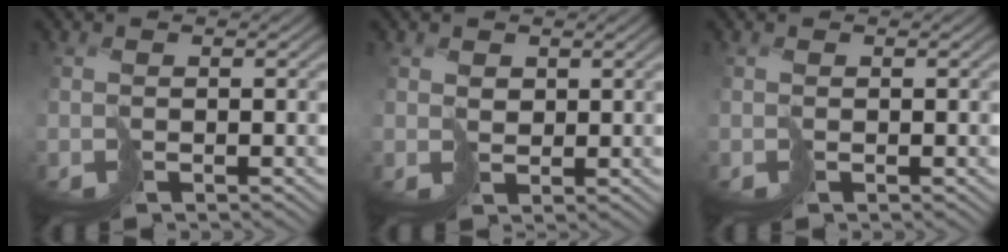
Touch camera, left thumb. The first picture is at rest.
{"total": 2.1, "force": [1.9, 0.8, -0.1], "torque": [-0.001, 0.007, 0.041]}
{"total": 0.0}